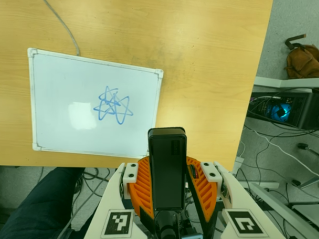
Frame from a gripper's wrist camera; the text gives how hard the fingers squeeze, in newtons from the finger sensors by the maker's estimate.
{"total": 5.0, "left": 4.8, "right": 5.1}